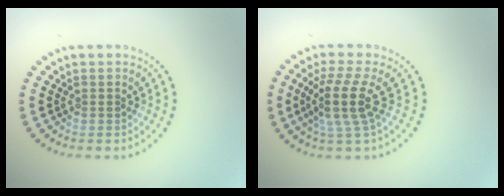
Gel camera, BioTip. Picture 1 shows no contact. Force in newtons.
{"total": 3.9, "press": 2.9, "slide": 2.6}